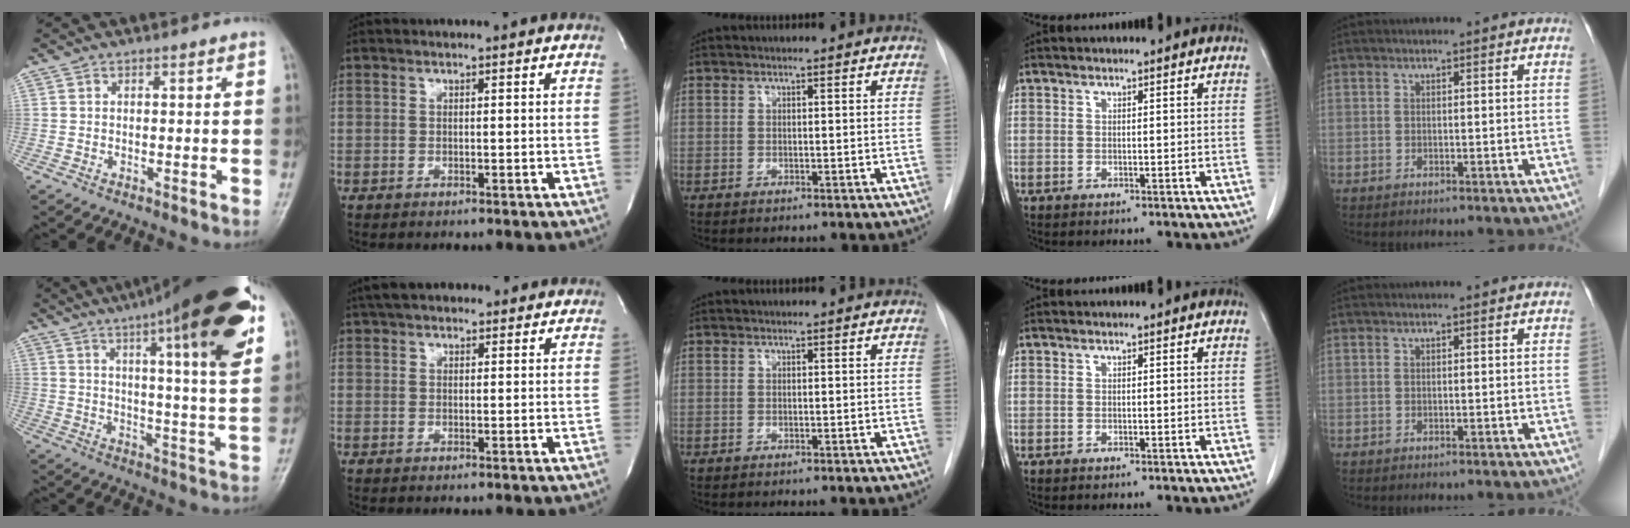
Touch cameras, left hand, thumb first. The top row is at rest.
{"thumb": {"total": 26.0, "force": [14.4, 4.3, 21.2], "torque": [-0.300, -0.029, 0.199]}, "index": {"total": 9.2, "force": [7.7, 3.3, 4.0], "torque": [-0.055, 0.037, 0.113]}}